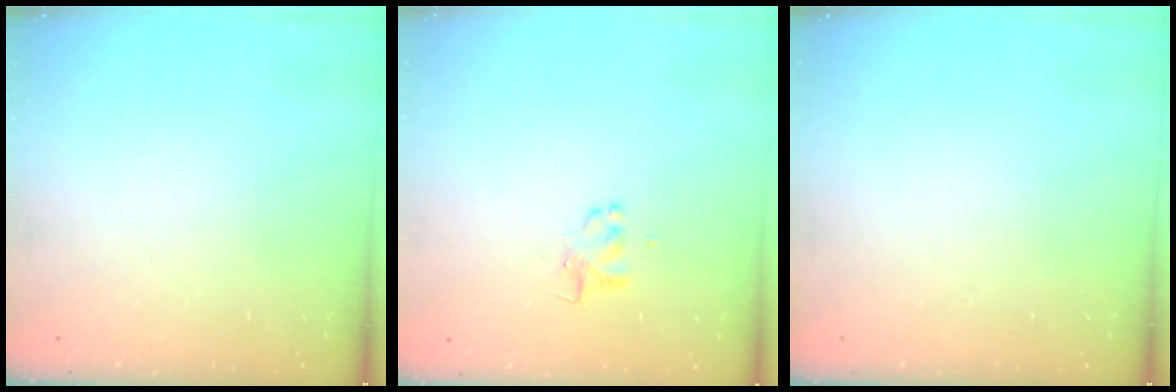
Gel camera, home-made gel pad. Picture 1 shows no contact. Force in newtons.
{"total": 2.6, "press": 2.6, "slide": 0.3}
{"total": 0.0}